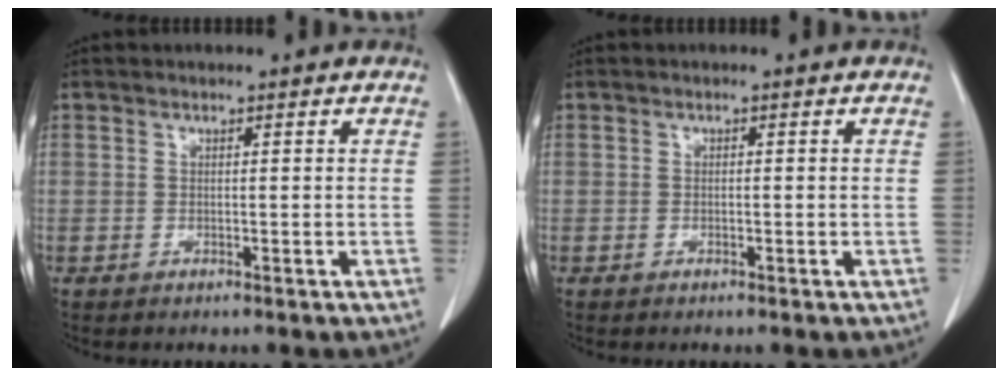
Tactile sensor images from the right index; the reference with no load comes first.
{"total": 0.0}